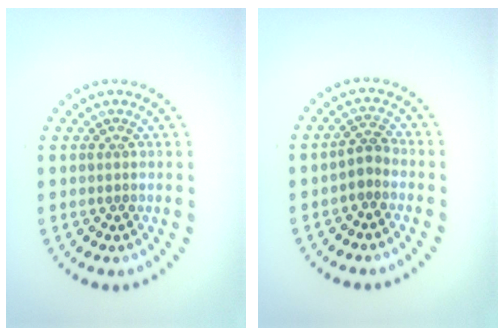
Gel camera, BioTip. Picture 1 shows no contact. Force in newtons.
{"total": 1.6, "press": 1.3, "slide": 0.9}